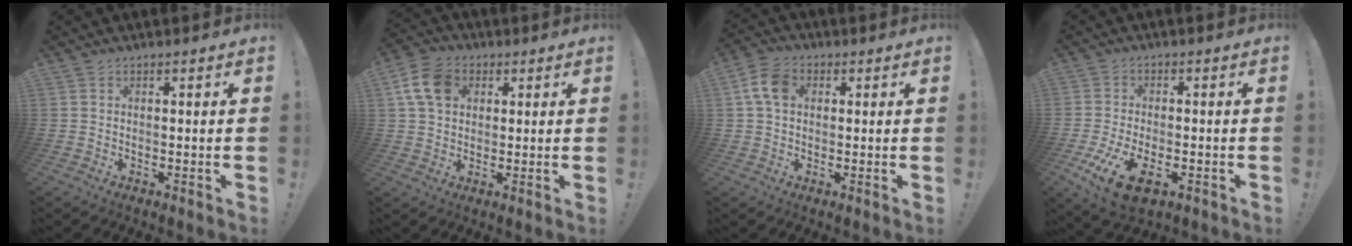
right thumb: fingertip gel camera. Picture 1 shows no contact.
{"total": 10.6, "force": [3.5, 7.9, 6.3], "torque": [-0.110, 0.005, 0.071]}
{"total": 8.1, "force": [1.7, 5.7, 5.5], "torque": [-0.111, 0.013, 0.034]}
{"total": 10.7, "force": [-4.5, 5.2, 8.2], "torque": [-0.168, 0.007, -0.080]}